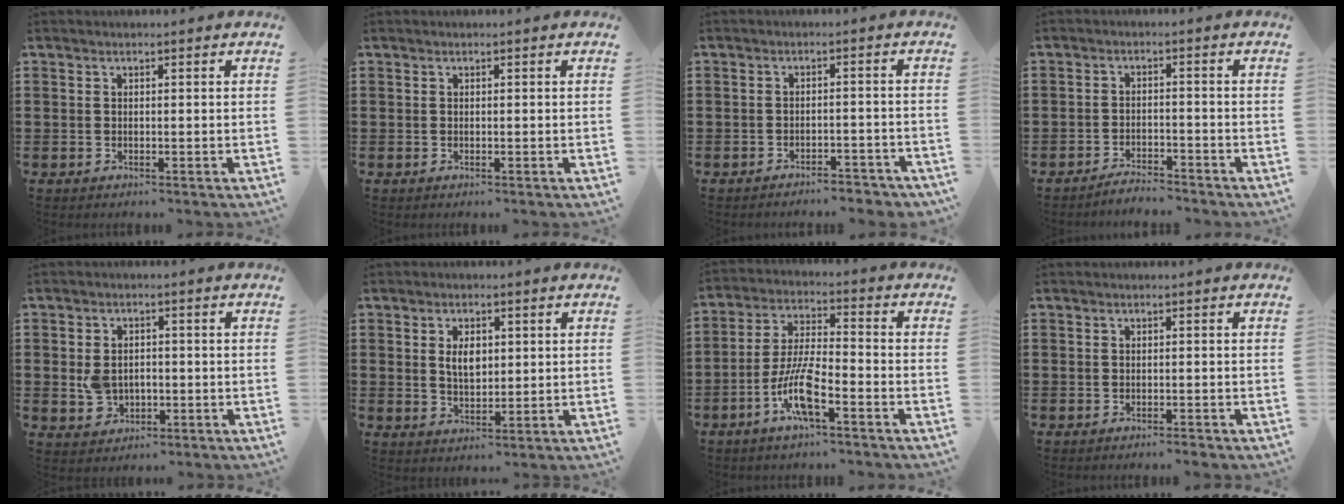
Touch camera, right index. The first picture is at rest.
{"total": 0.0}
{"total": 2.9, "force": [-2.9, 0.1, 0.4], "torque": [-0.012, 0.000, -0.060]}
{"total": 3.0, "force": [-3.0, 0.0, 0.2], "torque": [-0.008, 0.002, -0.060]}
{"total": 3.6, "force": [-0.3, 2.9, 2.2], "torque": [-0.055, 0.005, -0.009]}
{"total": 4.0, "force": [0.8, 2.3, 3.1], "torque": [-0.060, 0.007, 0.012]}
{"total": 9.0, "force": [-4.6, 2.1, 7.5], "torque": [-0.174, -0.009, -0.092]}
{"total": 0.8, "force": [-0.8, -0.1, 0.3], "torque": [-0.008, -0.003, -0.015]}